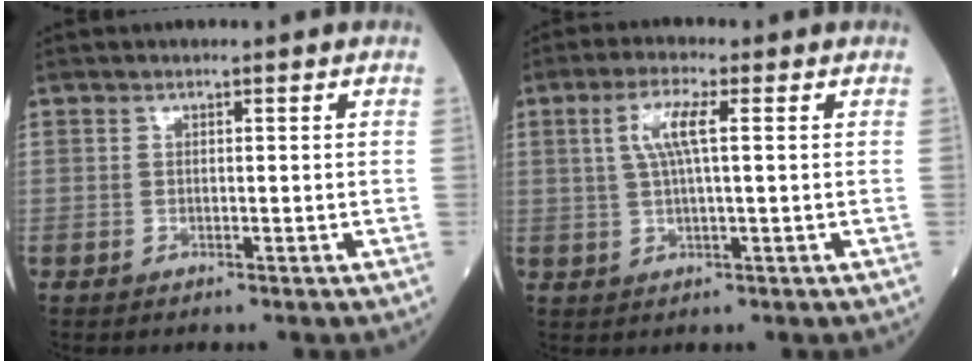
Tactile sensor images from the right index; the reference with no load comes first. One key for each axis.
{"total": 5.2, "fx": 1.3, "fy": 0.6, "fz": 5.0, "tx": -0.106, "ty": 0.009, "tz": 0.028}